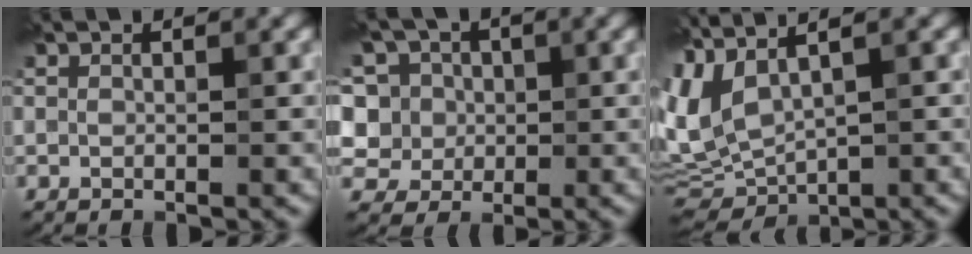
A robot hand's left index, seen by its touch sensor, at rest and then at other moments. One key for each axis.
{"total": 8.3, "fx": 2.2, "fy": 7.5, "fz": 2.8, "tx": -0.061, "ty": 0.040, "tz": 0.016}
{"total": 7.9, "fx": 1.7, "fy": 3.4, "fz": 6.9, "tx": -0.174, "ty": -0.002, "tz": 0.051}